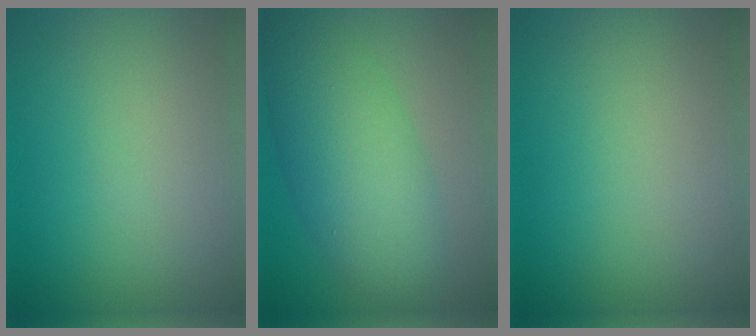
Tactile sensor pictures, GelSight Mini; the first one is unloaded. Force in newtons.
{"total": 6.9, "press": 6.9, "slide": 0.3}
{"total": 0.0}